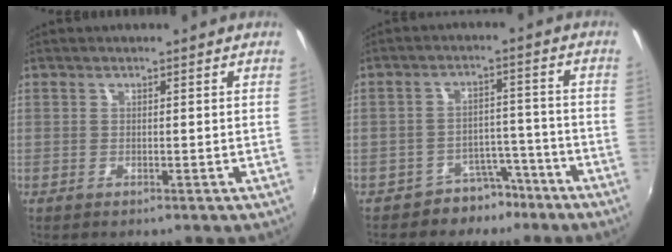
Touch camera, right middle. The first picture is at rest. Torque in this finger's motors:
{"motor_torque": [-0.02, -0.16, -0.02, 0.00]}